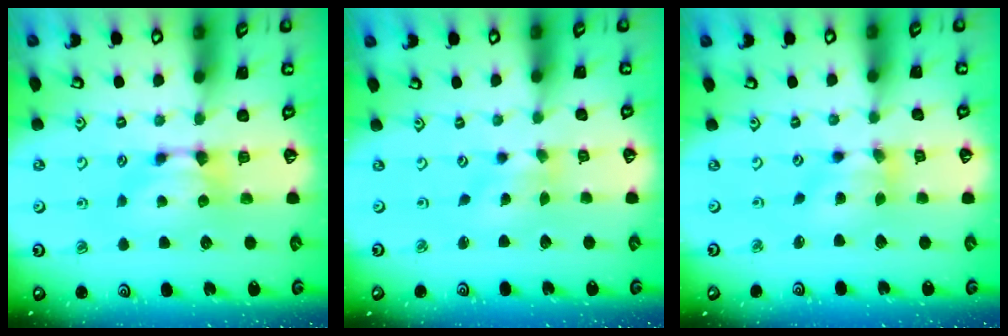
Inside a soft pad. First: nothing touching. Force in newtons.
{"total": 1.7, "press": 1.3, "slide": 1.0}
{"total": 4.3, "press": 3.8, "slide": 1.9}